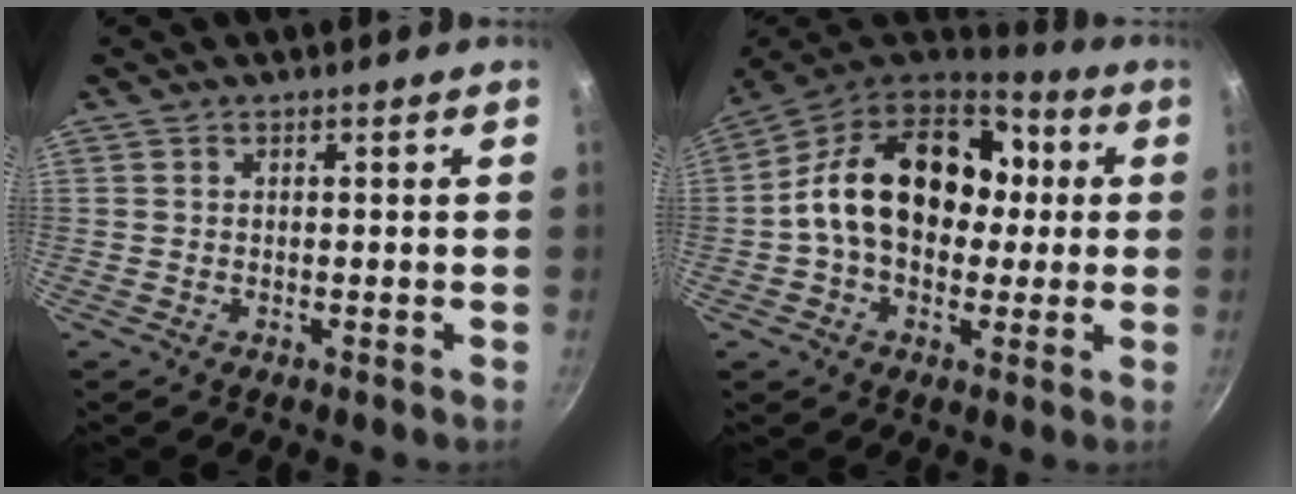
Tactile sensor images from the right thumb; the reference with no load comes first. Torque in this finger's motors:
{"motor_torque": [2.37, 2.64, 1.30, -1.00, 0.57]}